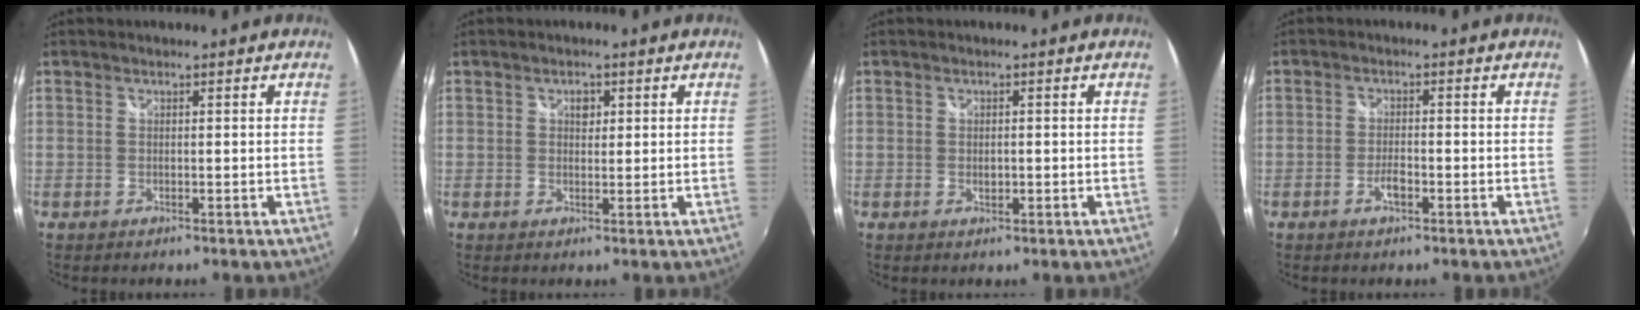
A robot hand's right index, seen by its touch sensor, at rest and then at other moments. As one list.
[{"total": 1.7, "force": [0.6, 1.3, 0.9], "torque": [-0.011, 0.005, 0.008]}, {"total": 1.3, "force": [-0.3, 0.9, 0.9], "torque": [-0.014, 0.000, -0.004]}, {"total": 2.6, "force": [-1.4, 0.9, 1.9], "torque": [-0.044, 0.002, -0.029]}]